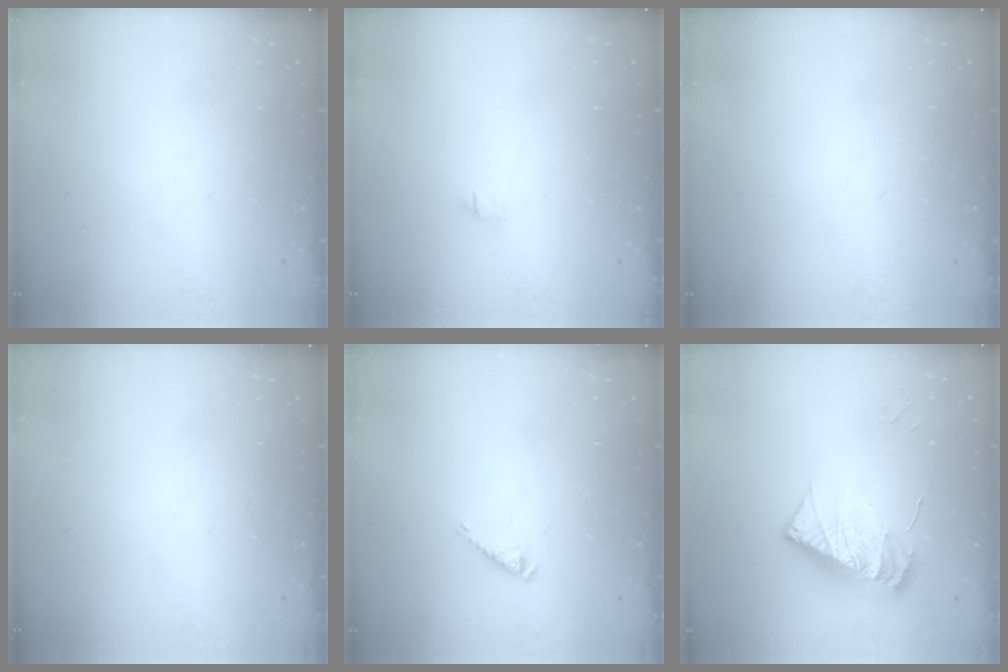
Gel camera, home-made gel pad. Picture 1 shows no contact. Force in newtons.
{"total": 0.0}
{"total": 0.0}
{"total": 0.0}
{"total": 2.9, "press": 2.9, "slide": 0.5}
{"total": 14.2, "press": 14.2, "slide": 1.3}